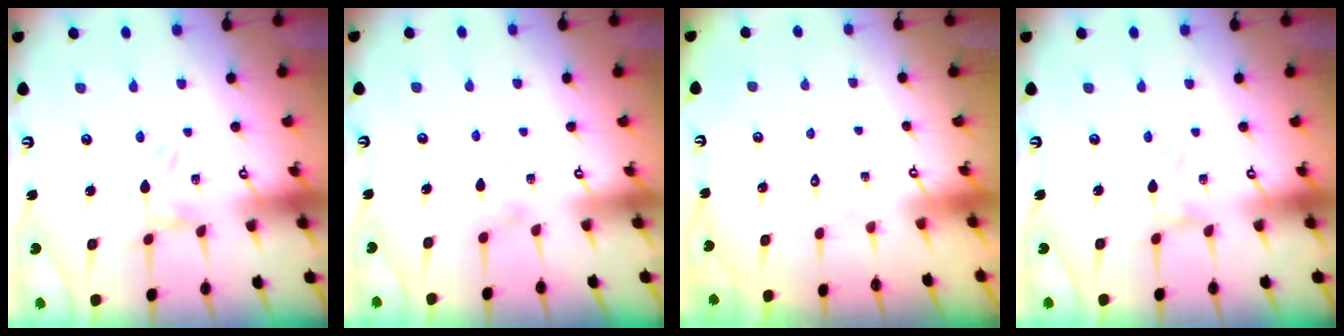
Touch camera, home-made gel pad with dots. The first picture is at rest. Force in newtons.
{"total": 0.0}
{"total": 1.7, "press": 1.7, "slide": 0.1}
{"total": 0.0}